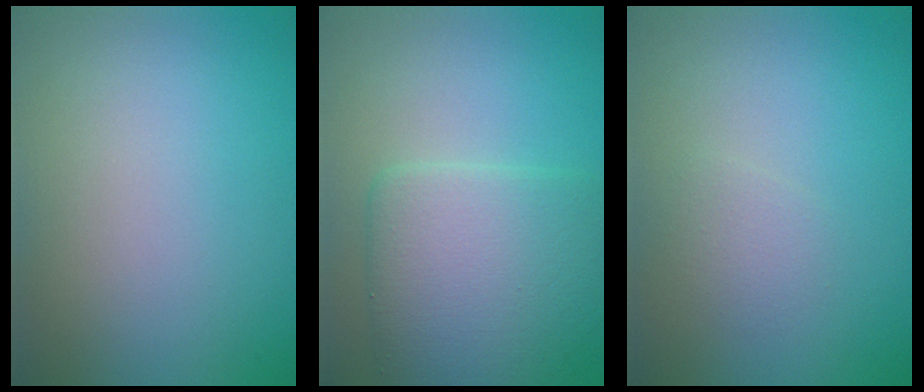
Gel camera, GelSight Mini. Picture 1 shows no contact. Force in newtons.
{"total": 7.0, "press": 7.0, "slide": 0.2}
{"total": 1.3, "press": 1.3, "slide": 0.2}